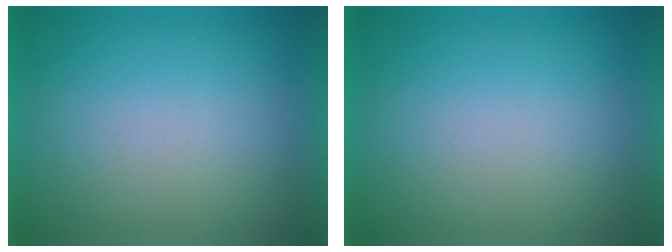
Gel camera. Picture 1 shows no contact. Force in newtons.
{"total": 0.0}